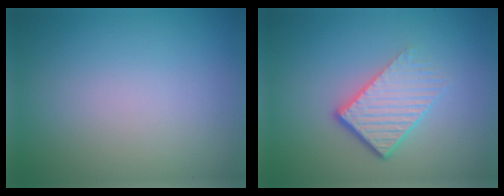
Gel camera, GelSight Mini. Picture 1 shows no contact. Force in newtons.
{"total": 4.7, "press": 2.9, "slide": 3.8}